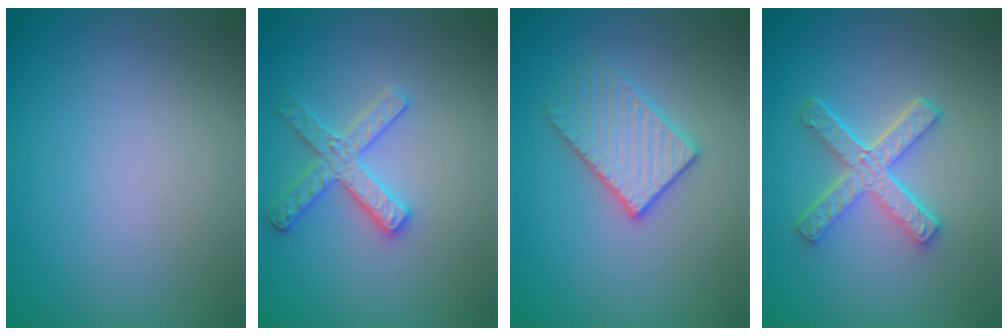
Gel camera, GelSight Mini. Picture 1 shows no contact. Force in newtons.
{"total": 2.9, "press": 2.8, "slide": 0.6}
{"total": 3.0, "press": 2.9, "slide": 0.8}
{"total": 5.0, "press": 3.7, "slide": 3.3}